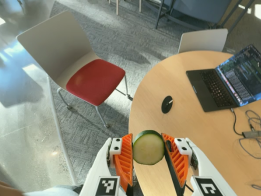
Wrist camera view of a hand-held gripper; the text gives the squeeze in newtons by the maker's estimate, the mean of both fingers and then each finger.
{"total": 9.7, "left": 9.9, "right": 9.4}